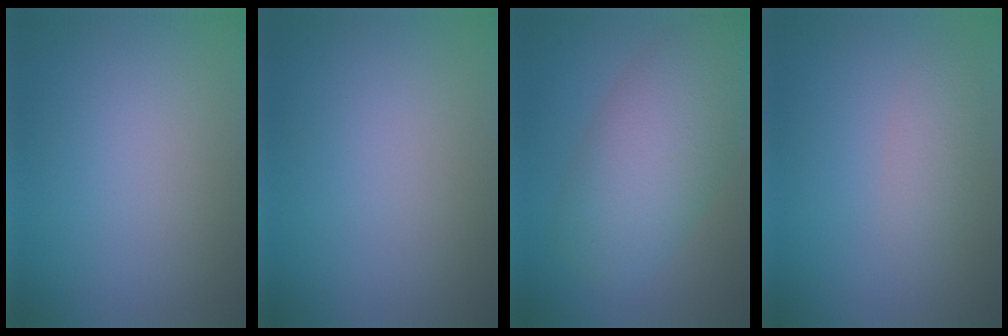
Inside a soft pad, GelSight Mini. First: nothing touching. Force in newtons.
{"total": 0.0}
{"total": 7.9, "press": 7.9, "slide": 0.2}
{"total": 2.0, "press": 2.0, "slide": 0.1}